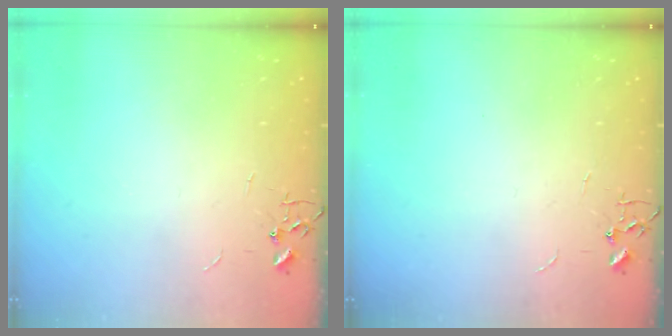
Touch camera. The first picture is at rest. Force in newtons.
{"total": 0.0}